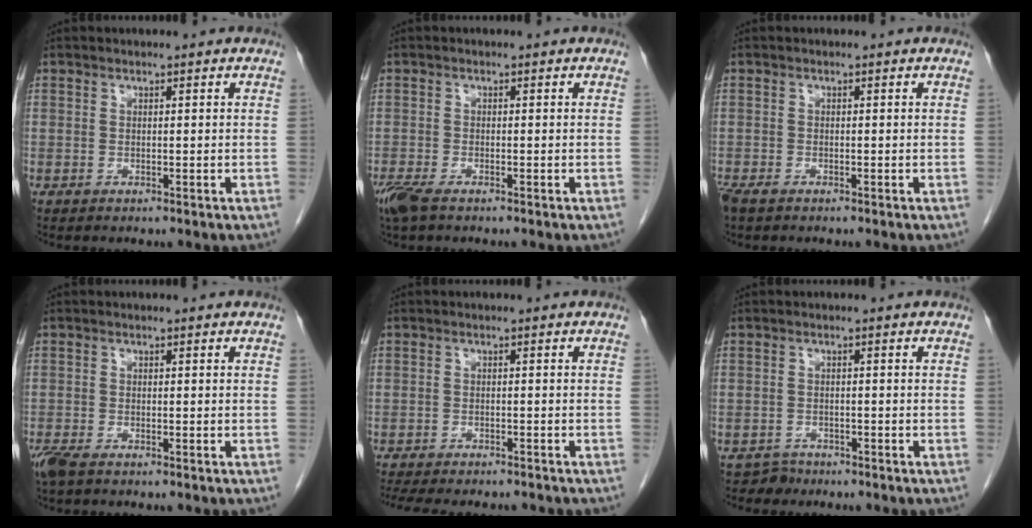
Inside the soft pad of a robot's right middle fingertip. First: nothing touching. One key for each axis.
{"total": 3.9, "fx": -2.8, "fy": 1.1, "fz": 2.5, "tx": -0.059, "ty": -0.011, "tz": -0.049}
{"total": 2.7, "fx": -2.0, "fy": 1.1, "fz": 1.5, "tx": -0.036, "ty": -0.007, "tz": -0.034}
{"total": 3.5, "fx": -2.5, "fy": 1.1, "fz": 2.1, "tx": -0.051, "ty": -0.011, "tz": -0.044}
{"total": 11.8, "fx": -10.5, "fy": 2.6, "fz": 4.7, "tx": -0.083, "ty": -0.010, "tz": -0.139}
{"total": 1.7, "fx": -1.3, "fy": 0.8, "fz": -0.6, "tx": 0.012, "ty": 0.003, "tz": -0.023}